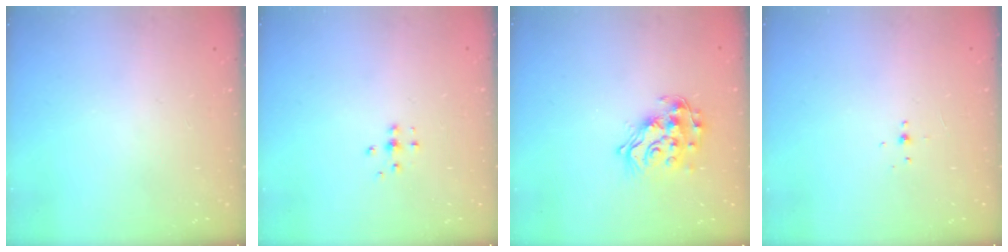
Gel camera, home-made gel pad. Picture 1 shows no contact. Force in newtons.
{"total": 3.8, "press": 3.7, "slide": 0.8}
{"total": 14.9, "press": 14.9, "slide": 1.1}
{"total": 2.4, "press": 2.3, "slide": 0.7}